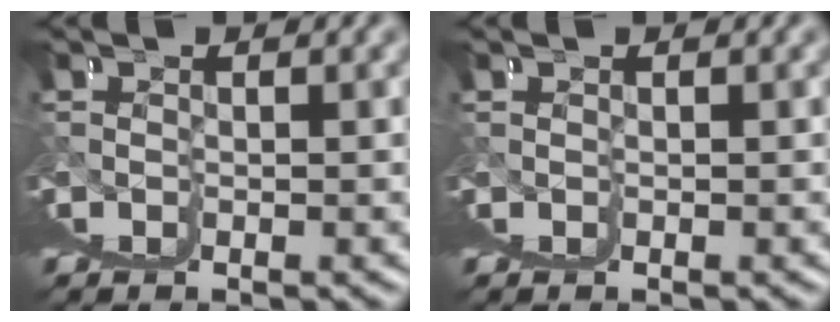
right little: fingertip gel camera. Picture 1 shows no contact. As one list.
[{"total": 0.0}]